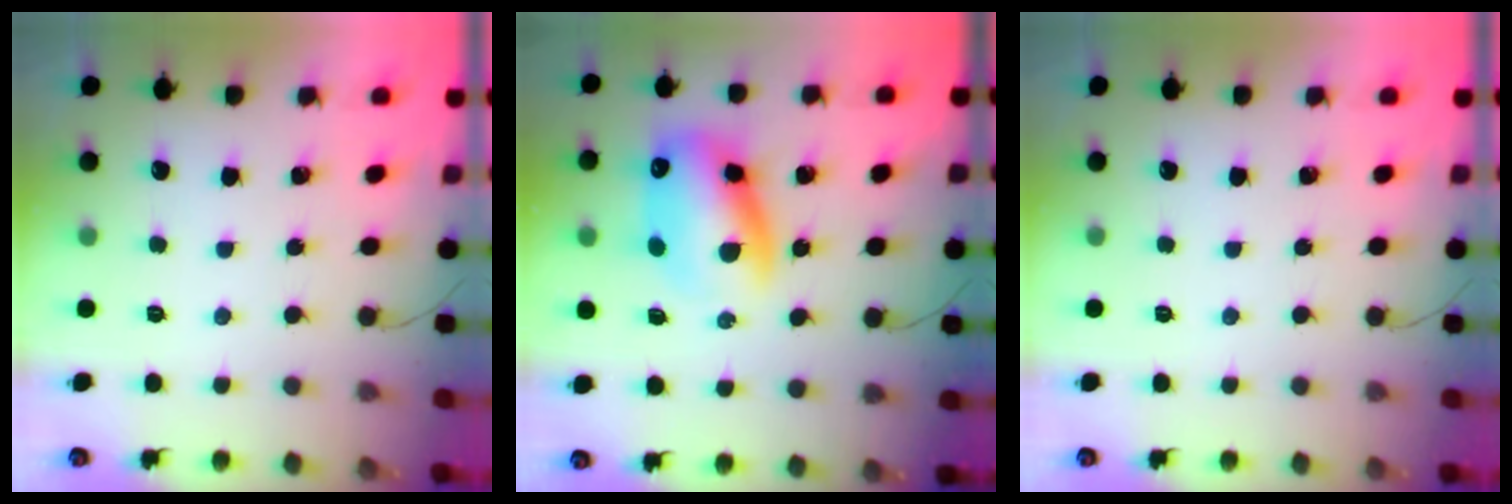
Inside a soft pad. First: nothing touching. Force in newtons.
{"total": 14.6, "press": 14.2, "slide": 3.1}
{"total": 0.0}